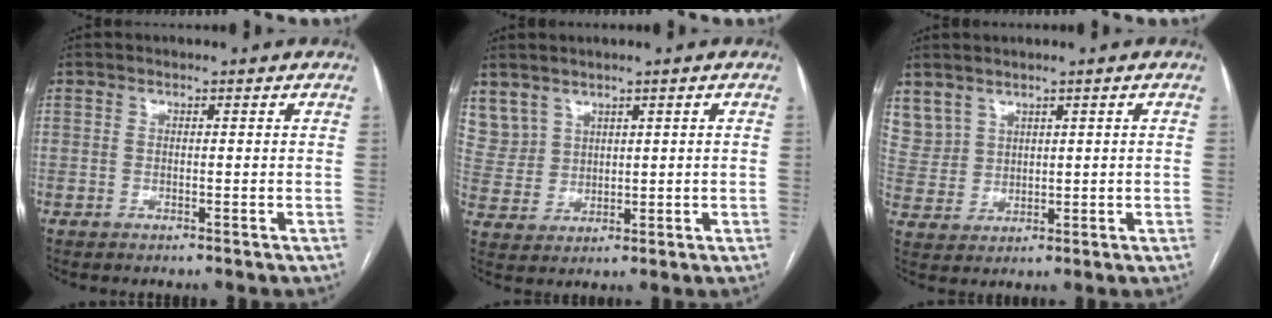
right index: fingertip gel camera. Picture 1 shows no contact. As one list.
[{"total": 7.3, "force": [4.7, 5.4, 1.2], "torque": [-0.041, 0.019, 0.116]}, {"total": 6.9, "force": [4.5, 5.1, 1.2], "torque": [-0.041, 0.018, 0.109]}]